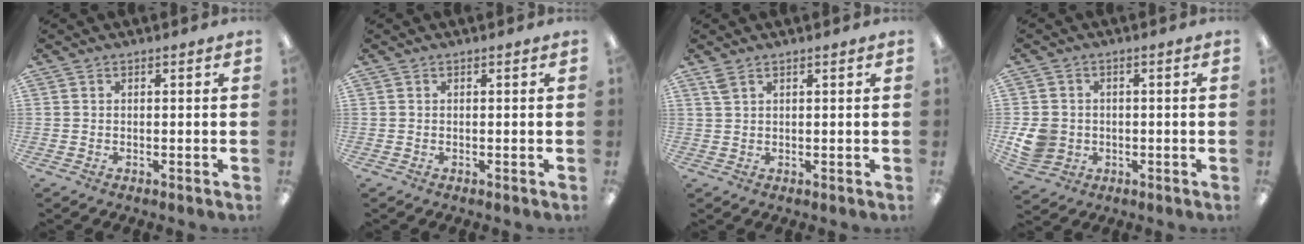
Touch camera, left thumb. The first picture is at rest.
{"total": 0.0}
{"total": 2.1, "force": [1.4, 0.9, 1.2], "torque": [-0.028, 0.001, 0.026]}
{"total": 6.8, "force": [-0.9, 6.1, 2.9], "torque": [-0.074, 0.010, -0.016]}